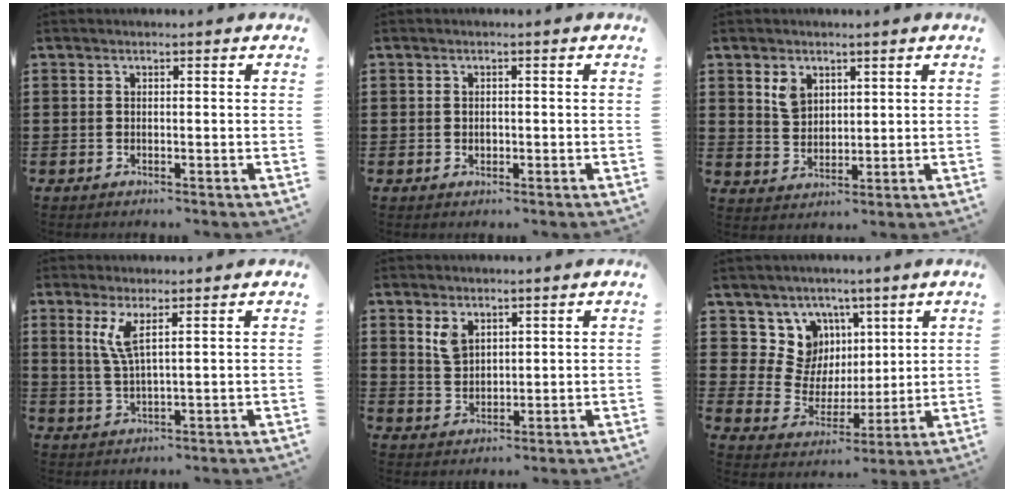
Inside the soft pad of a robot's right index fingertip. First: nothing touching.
{"total": 0.7, "force": [0.0, 0.6, 0.5], "torque": [-0.010, 0.003, 0.000]}
{"total": 3.9, "force": [2.2, 2.8, 1.6], "torque": [-0.033, 0.006, 0.040]}
{"total": 4.3, "force": [2.1, 0.7, 3.7], "torque": [-0.087, -0.002, 0.033]}
{"total": 3.6, "force": [2.2, 2.3, 1.8], "torque": [-0.043, 0.007, 0.040]}
{"total": 9.1, "force": [3.5, 8.3, 1.4], "torque": [-0.063, -0.034, 0.070]}